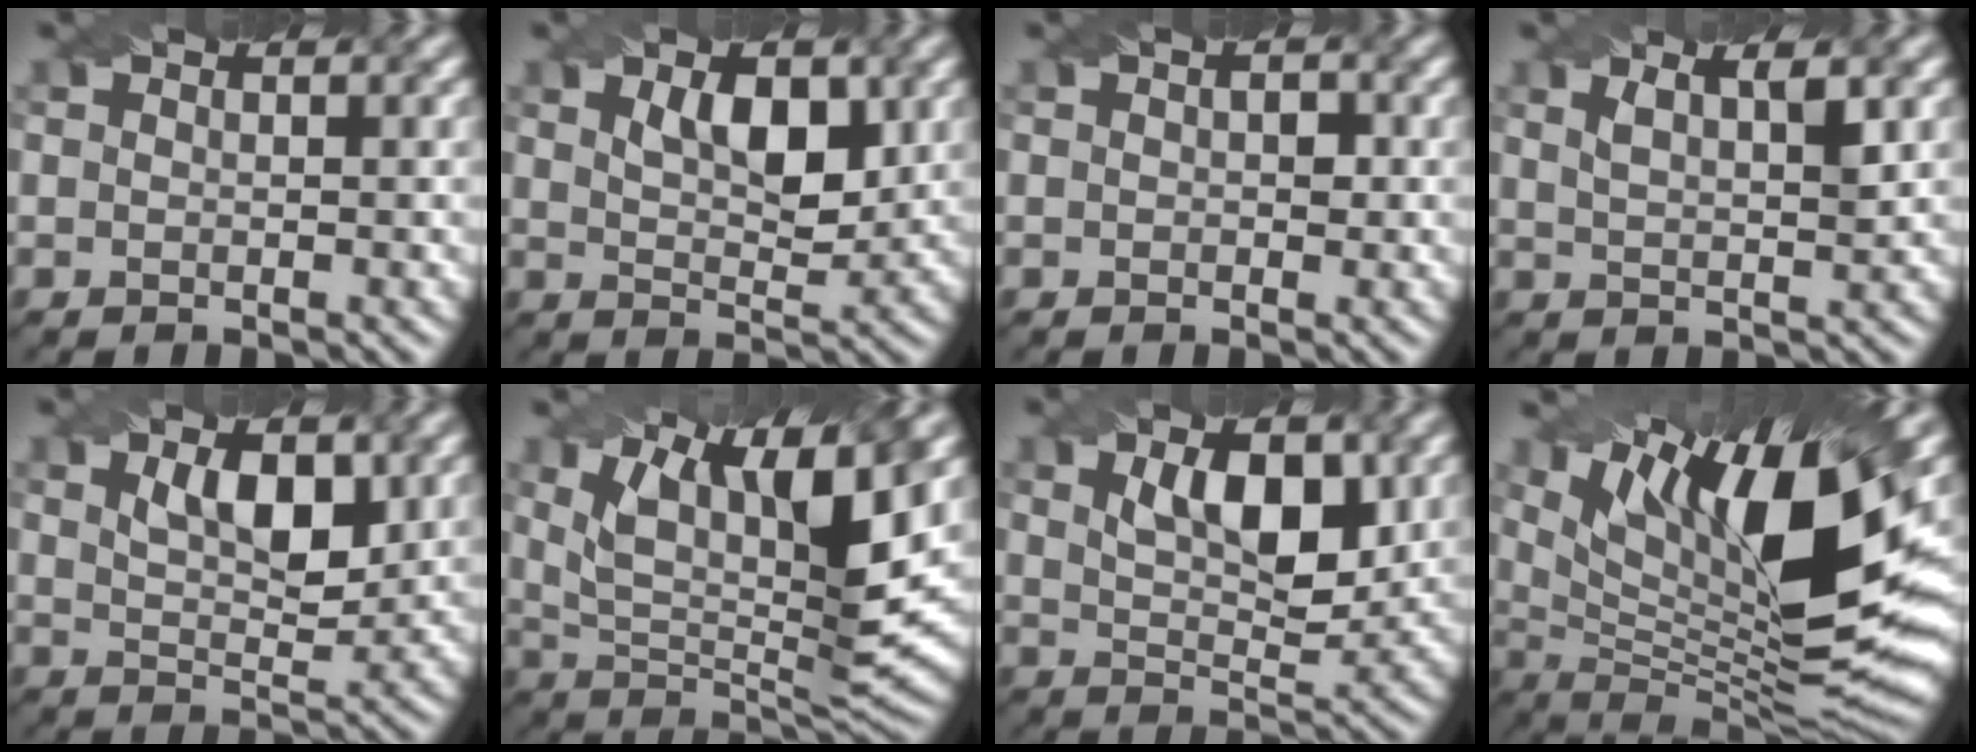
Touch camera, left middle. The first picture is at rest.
{"total": 4.5, "force": [1.7, 2.1, 3.6], "torque": [-0.062, -0.002, 0.030]}
{"total": 1.3, "force": [0.1, 0.8, 1.0], "torque": [-0.011, 0.002, -0.001]}
{"total": 3.1, "force": [1.7, 0.9, 2.5], "torque": [-0.031, 0.005, 0.024]}
{"total": 4.4, "force": [1.8, 1.9, 3.6], "torque": [-0.063, -0.003, 0.033]}
{"total": 11.6, "force": [5.0, 3.6, 9.8], "torque": [-0.175, -0.007, 0.090]}
{"total": 5.6, "force": [2.0, 2.5, 4.6], "torque": [-0.079, -0.004, 0.036]}
{"total": 14.9, "force": [5.3, 4.5, 13.2], "torque": [-0.211, -0.008, 0.093]}